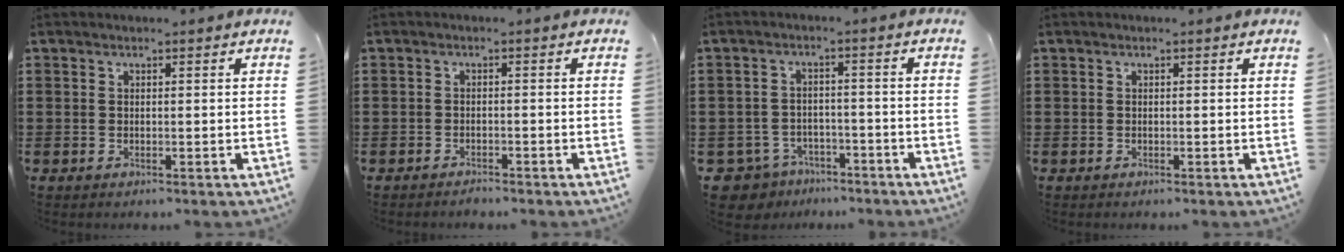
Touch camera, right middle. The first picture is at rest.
{"total": 1.1, "force": [-1.1, 0.2, -0.1], "torque": [-0.002, 0.004, -0.025]}
{"total": 4.0, "force": [-3.6, 1.6, 0.4], "torque": [-0.038, -0.003, -0.082]}
{"total": 0.0}